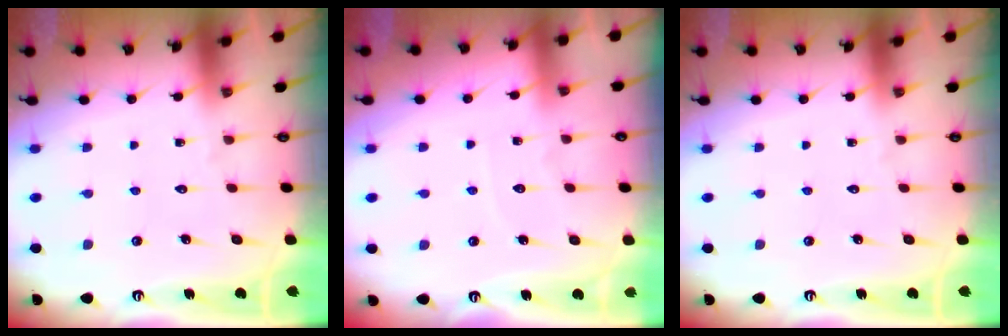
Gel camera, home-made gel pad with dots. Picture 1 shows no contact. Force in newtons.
{"total": 3.9, "press": 3.9, "slide": 0.5}
{"total": 0.0}